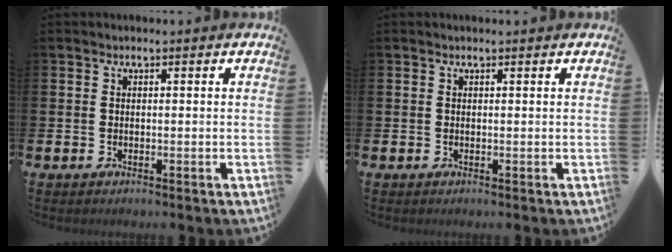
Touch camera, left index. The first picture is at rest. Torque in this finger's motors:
{"motor_torque": [0.06, -1.36, -0.01, -0.01]}